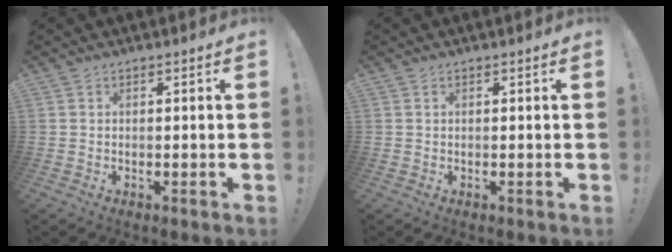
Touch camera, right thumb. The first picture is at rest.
{"total": 0.0}